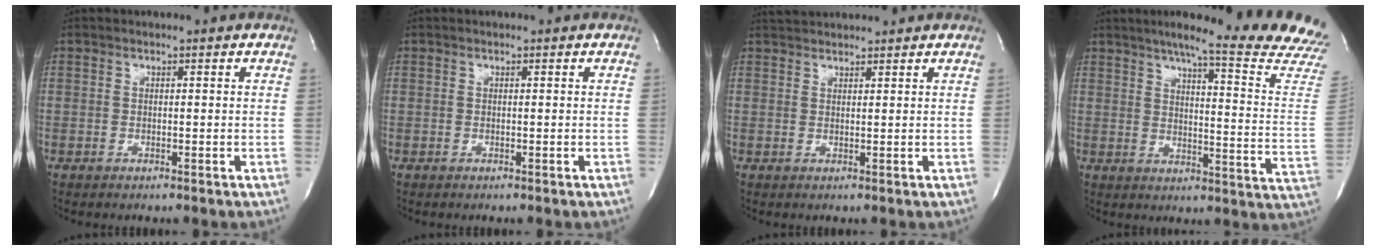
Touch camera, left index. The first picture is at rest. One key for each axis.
{"total": 0.0}
{"total": 6.4, "fx": 6.3, "fy": 0.3, "fz": 1.2, "tx": -0.029, "ty": 0.032, "tz": 0.099}
{"total": 22.3, "fx": 19.5, "fy": -1.3, "fz": 10.7, "tx": -0.152, "ty": -0.093, "tz": 0.231}